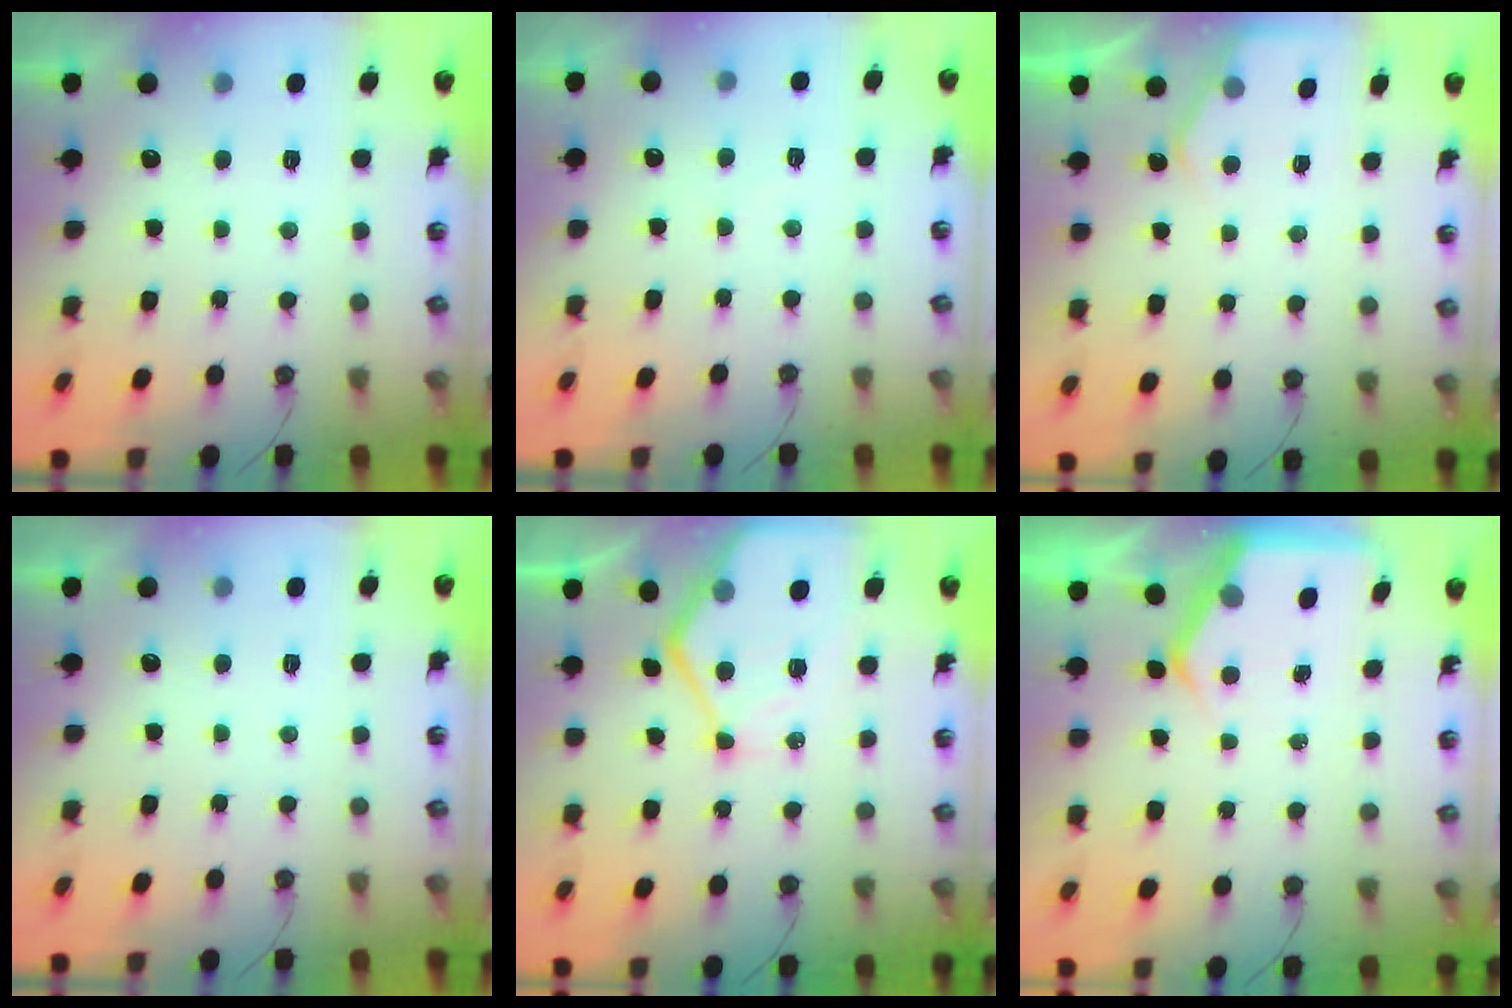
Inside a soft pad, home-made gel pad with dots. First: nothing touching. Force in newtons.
{"total": 3.1, "press": 3.1, "slide": 0.5}
{"total": 3.9, "press": 3.9, "slide": 0.5}
{"total": 0.0}
{"total": 13.6, "press": 13.5, "slide": 1.2}
{"total": 4.4, "press": 4.4, "slide": 0.4}